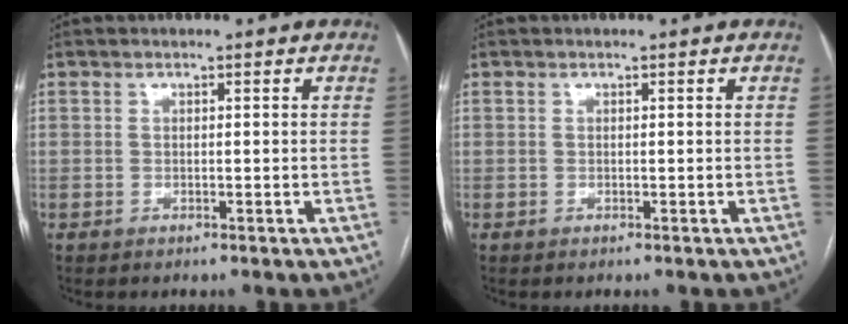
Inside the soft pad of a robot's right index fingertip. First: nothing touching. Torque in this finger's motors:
{"motor_torque": [0.00, 0.00, 0.00, 0.00]}